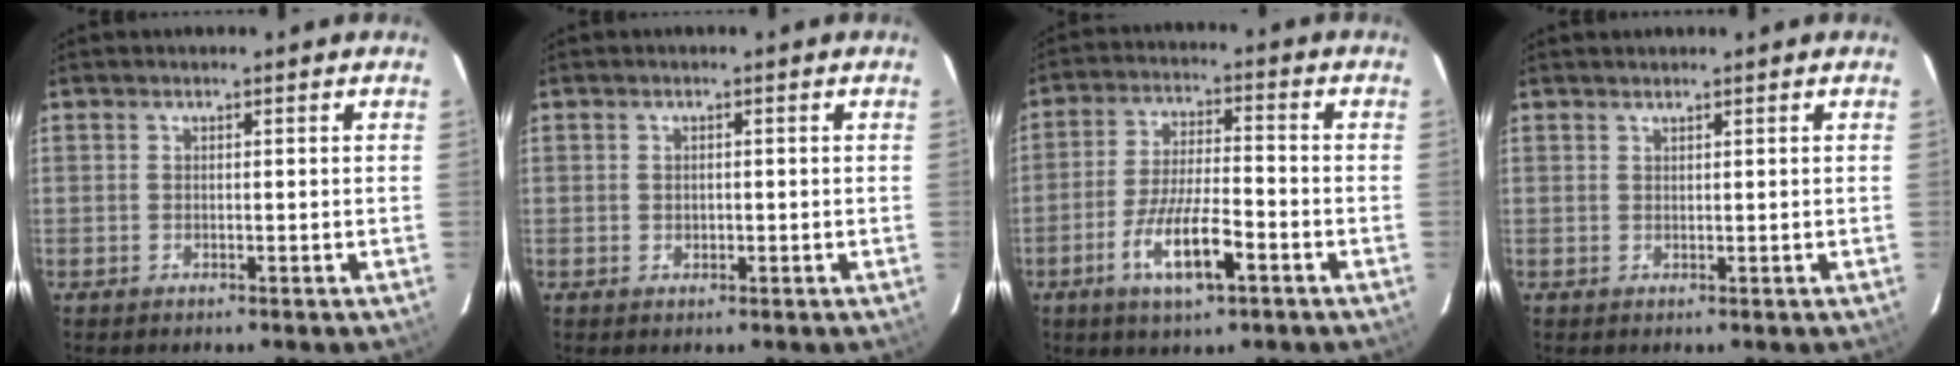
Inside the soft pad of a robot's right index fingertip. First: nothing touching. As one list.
[{"total": 1.0, "force": [-0.1, 0.9, 0.4], "torque": [-0.003, 0.001, 0.000]}, {"total": 10.5, "force": [-5.1, 2.5, 8.9], "torque": [-0.178, -0.009, -0.088]}, {"total": 0.8, "force": [0.7, -0.5, 0.2], "torque": [-0.006, -0.001, 0.013]}]